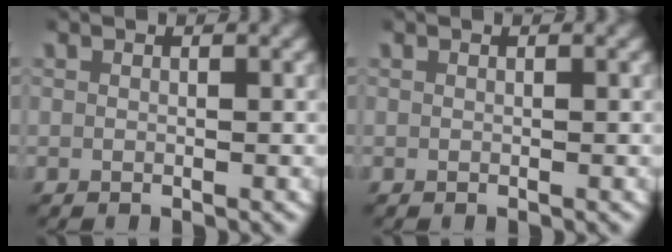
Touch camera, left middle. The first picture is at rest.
{"total": 0.0}